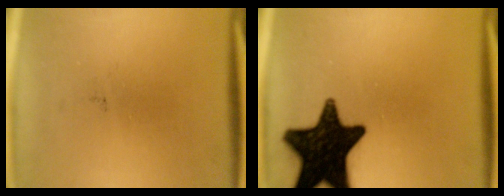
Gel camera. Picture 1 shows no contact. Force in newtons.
{"total": 18.4}